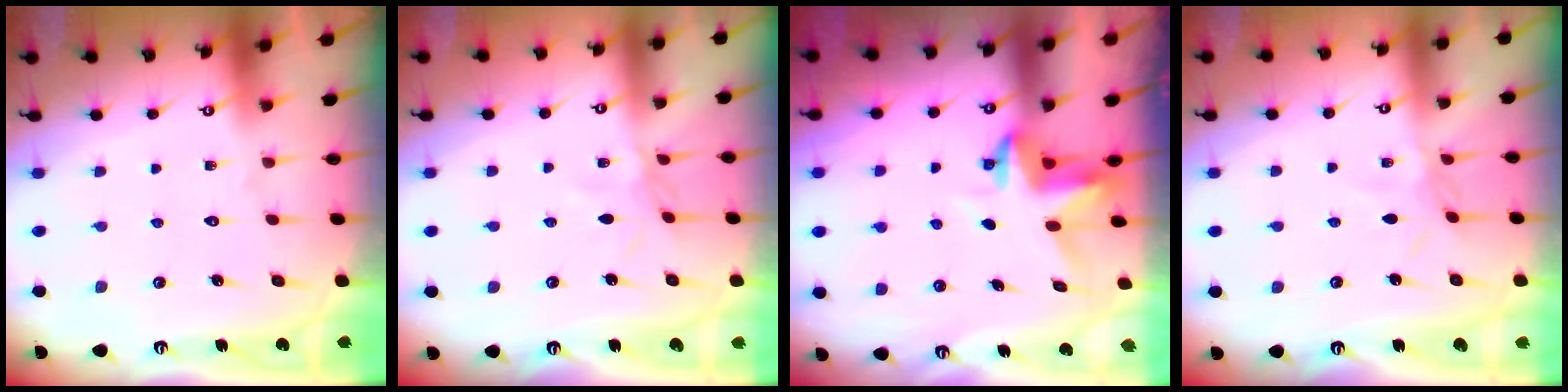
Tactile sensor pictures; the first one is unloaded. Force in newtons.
{"total": 3.0, "press": 2.9, "slide": 0.3}
{"total": 3.9, "press": 3.9, "slide": 0.3}
{"total": 3.0, "press": 3.0, "slide": 0.4}